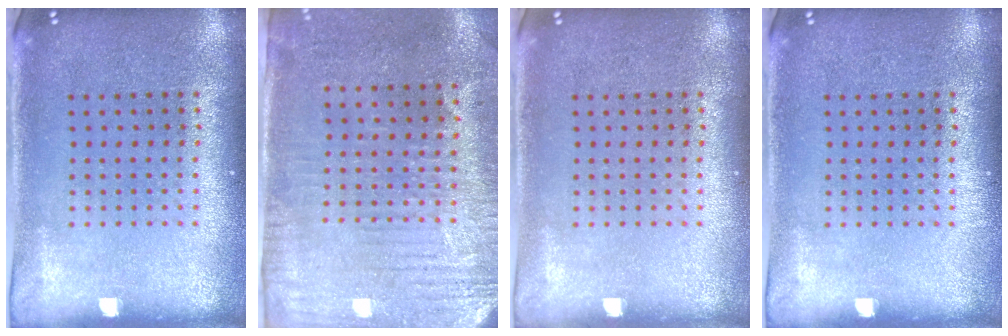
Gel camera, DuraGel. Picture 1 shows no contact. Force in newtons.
{"total": 3.1, "press": 2.6, "slide": 1.7}
{"total": 0.0}
{"total": 0.0}